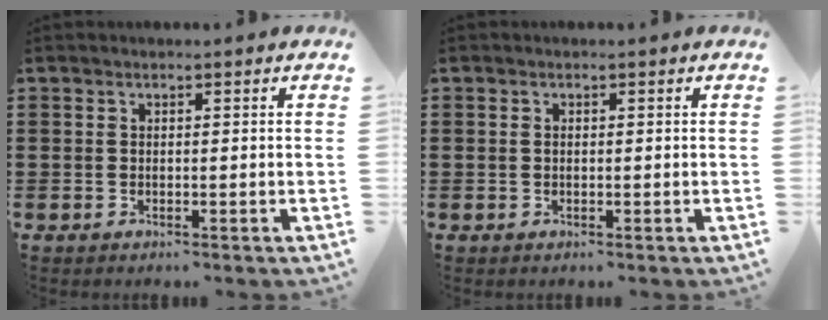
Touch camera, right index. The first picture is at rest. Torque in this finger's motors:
{"motor_torque": [-0.13, 0.28, -0.03, -0.01]}